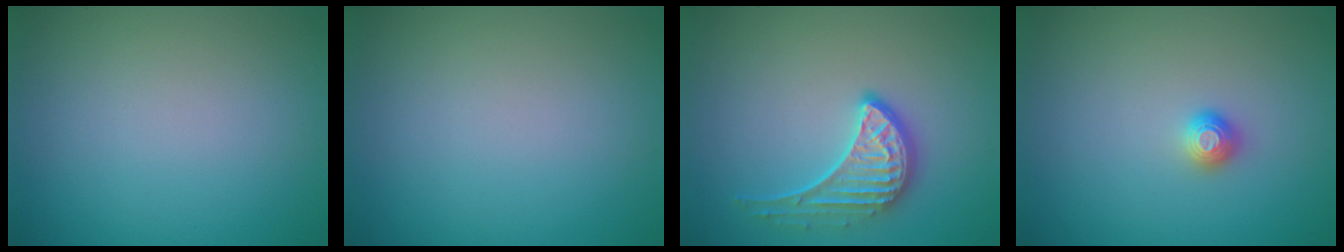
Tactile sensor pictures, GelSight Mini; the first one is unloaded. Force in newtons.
{"total": 0.0}
{"total": 3.5, "press": 3.0, "slide": 1.8}
{"total": 1.1, "press": 1.0, "slide": 0.2}